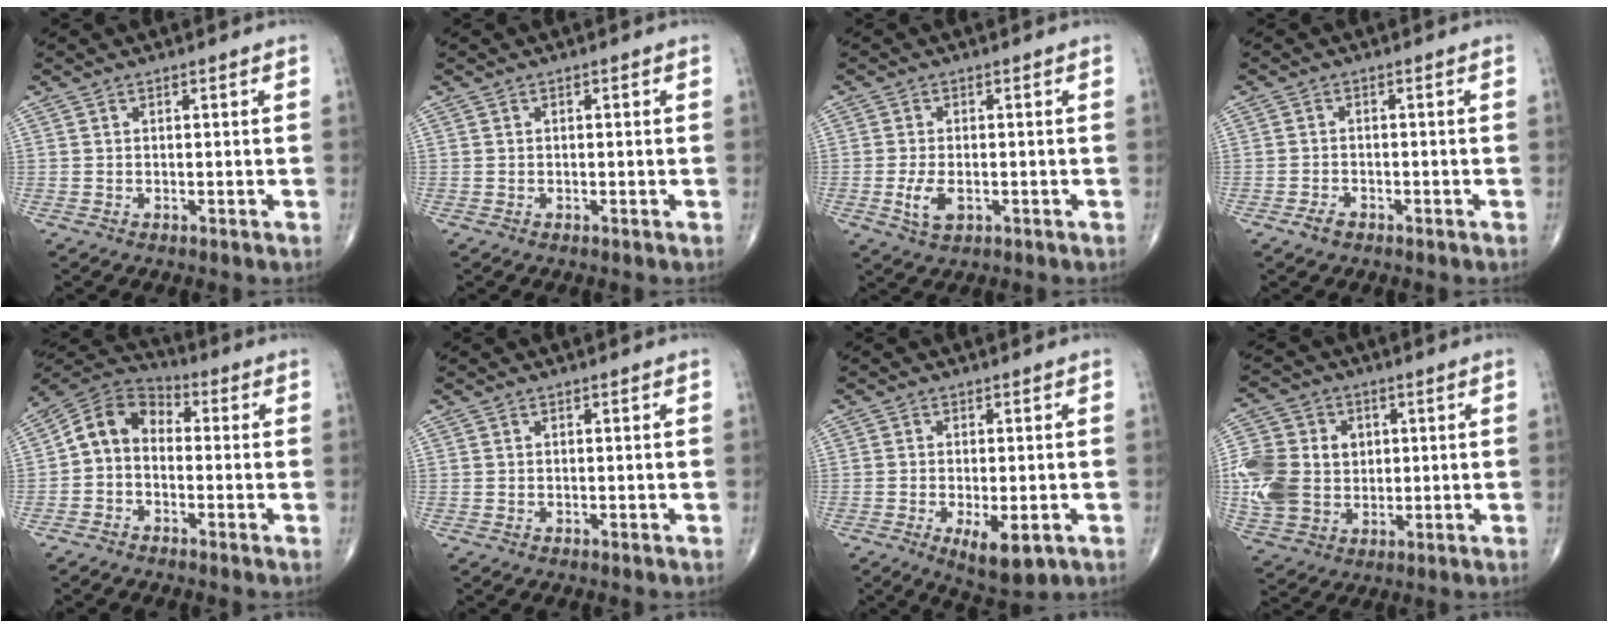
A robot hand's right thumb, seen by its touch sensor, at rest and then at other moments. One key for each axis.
{"total": 0.0}
{"total": 4.4, "fx": -1.1, "fy": 2.3, "fz": 3.5, "tx": -0.073, "ty": -0.005, "tz": -0.017}
{"total": 2.0, "fx": -1.3, "fy": 1.0, "fz": 1.0, "tx": -0.023, "ty": 0.007, "tz": -0.022}
{"total": 8.3, "fx": -0.8, "fy": 6.3, "fz": 5.4, "tx": -0.078, "ty": 0.035, "tz": -0.036}
{"total": 0.0}
{"total": 7.2, "fx": -2.6, "fy": 2.8, "fz": 6.1, "tx": -0.093, "ty": -0.011, "tz": -0.032}
{"total": 15.0, "fx": 0.7, "fy": 12.2, "fz": 8.6, "tx": -0.174, "ty": 0.005, "tz": 0.022}